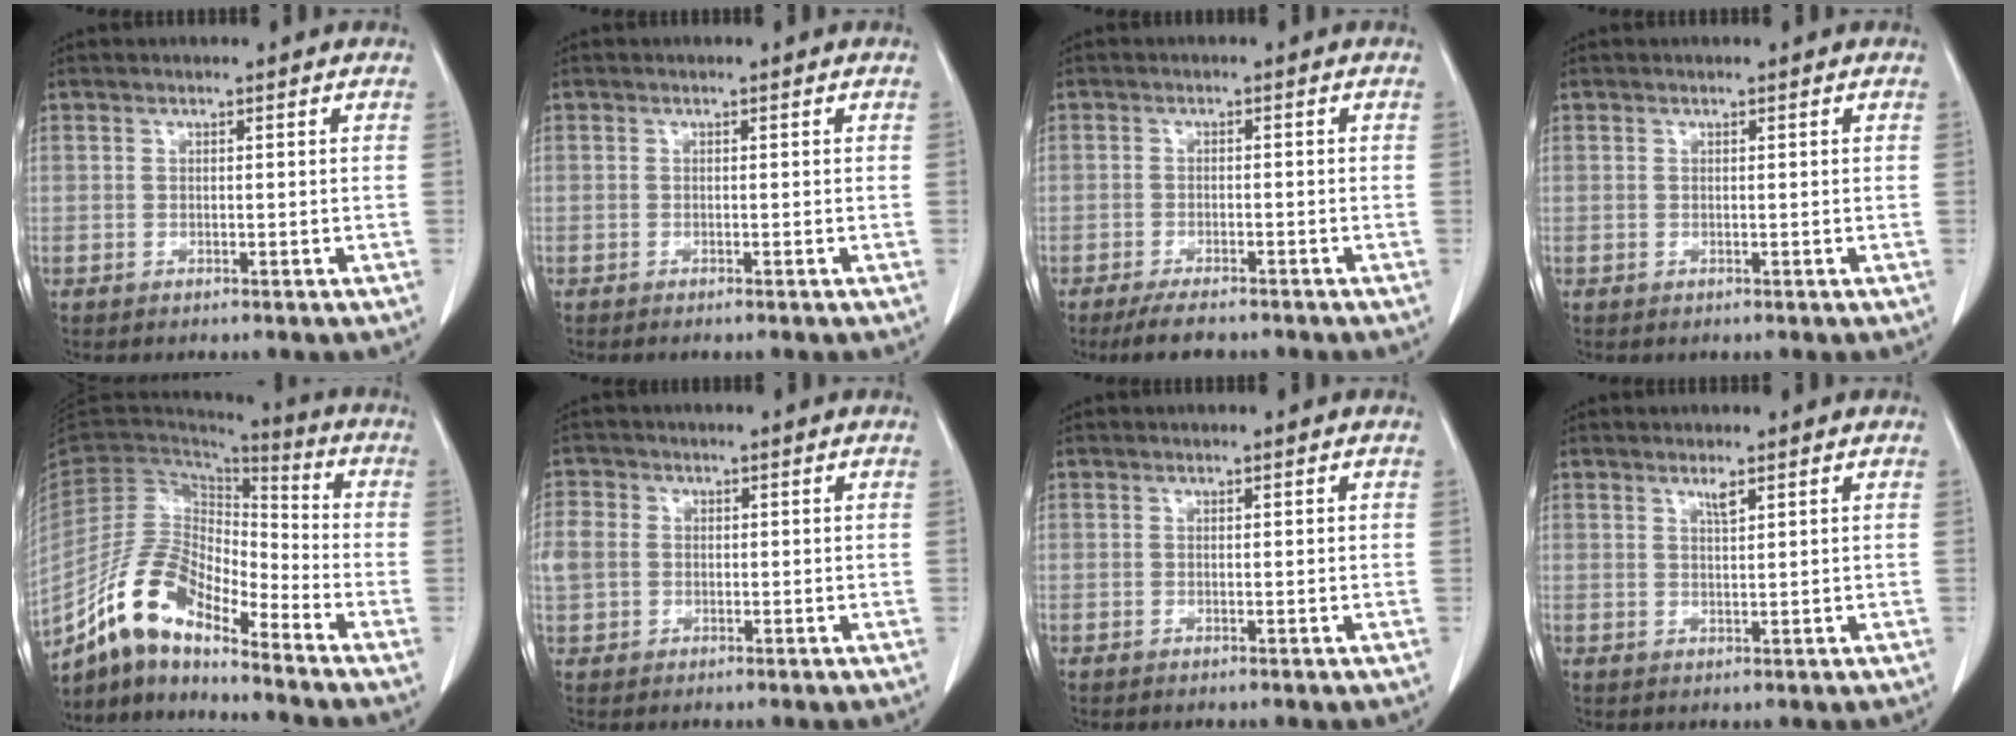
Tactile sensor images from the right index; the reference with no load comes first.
{"total": 0.0}
{"total": 4.2, "force": [-3.5, 1.4, 1.9], "torque": [-0.032, -0.005, -0.055]}
{"total": 0.0}
{"total": 12.0, "force": [-9.8, 3.7, 5.9], "torque": [-0.123, 0.030, -0.186]}
{"total": 5.9, "force": [0.5, 5.1, 2.8], "torque": [-0.084, 0.015, 0.014]}
{"total": 0.0}
{"total": 1.6, "force": [1.2, 0.1, 1.1], "torque": [-0.021, -0.003, 0.024]}